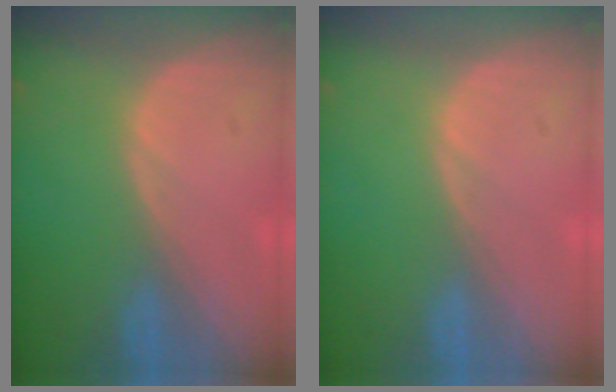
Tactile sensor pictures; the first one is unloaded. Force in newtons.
{"total": 0.0}